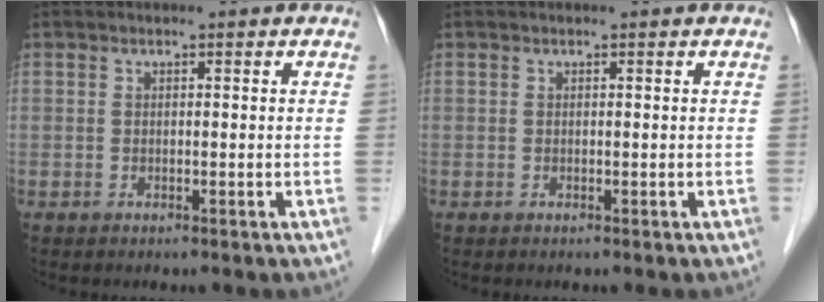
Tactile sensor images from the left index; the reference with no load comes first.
{"total": 0.0}